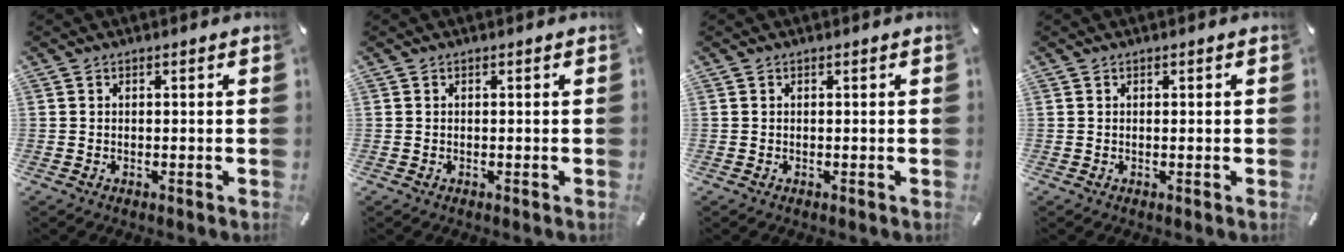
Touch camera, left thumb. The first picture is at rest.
{"total": 0.0}
{"total": 0.0}
{"total": 0.8, "force": [0.0, 0.0, 0.8], "torque": [-0.012, -0.003, 0.000]}